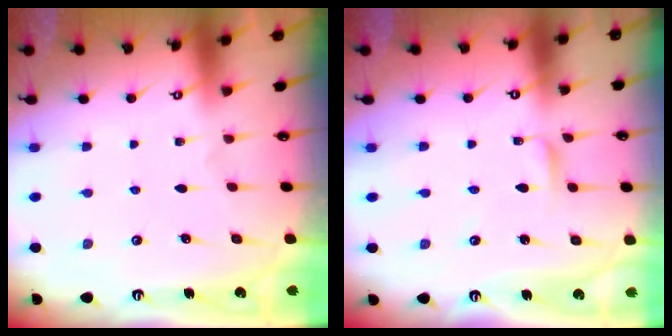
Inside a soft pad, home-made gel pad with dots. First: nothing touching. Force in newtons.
{"total": 1.7, "press": 1.7, "slide": 0.1}